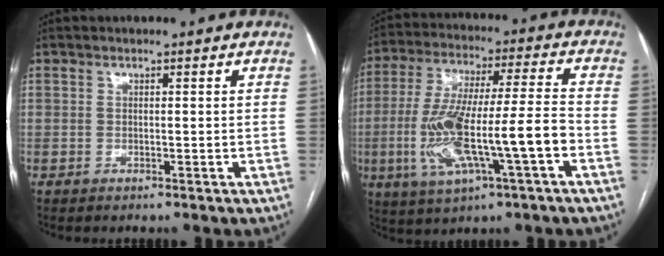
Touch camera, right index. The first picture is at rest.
{"total": 16.5, "force": [-4.7, 1.6, 15.7], "torque": [-0.312, 0.004, -0.078]}